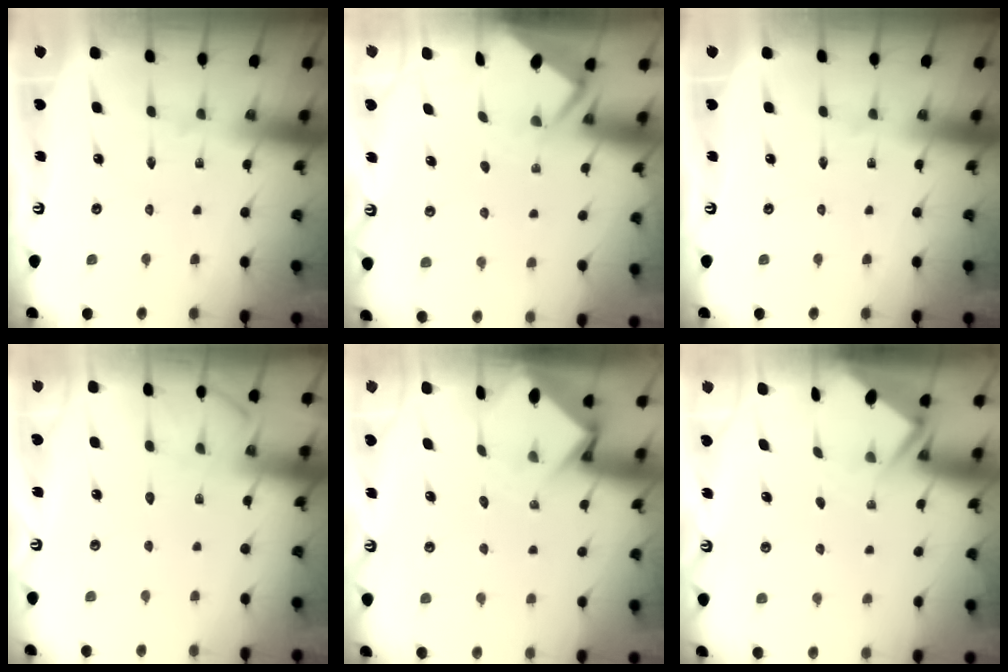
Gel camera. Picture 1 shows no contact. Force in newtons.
{"total": 2.8, "press": 2.7, "slide": 0.4}
{"total": 0.0}
{"total": 6.9, "press": 6.8, "slide": 0.9}
{"total": 3.7, "press": 3.7, "slide": 0.3}
{"total": 2.8, "press": 2.8, "slide": 0.4}